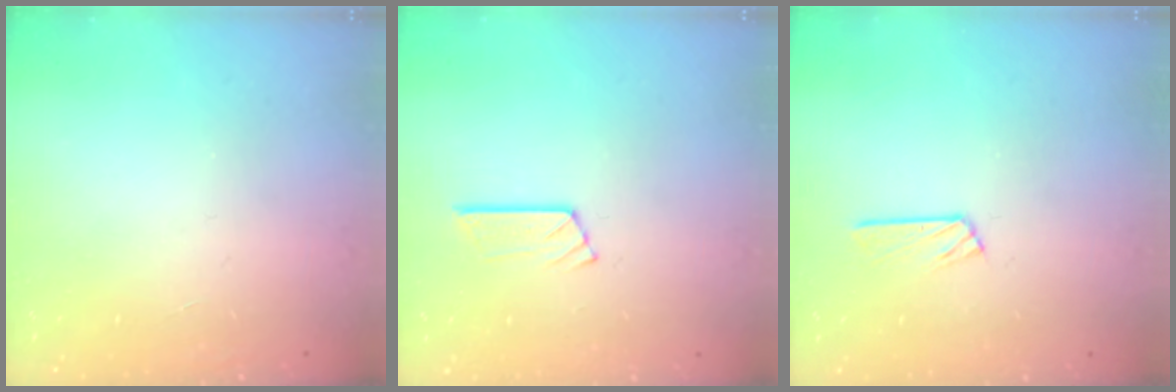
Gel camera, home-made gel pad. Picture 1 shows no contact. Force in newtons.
{"total": 4.8, "press": 4.7, "slide": 0.5}
{"total": 3.7, "press": 3.7, "slide": 0.4}